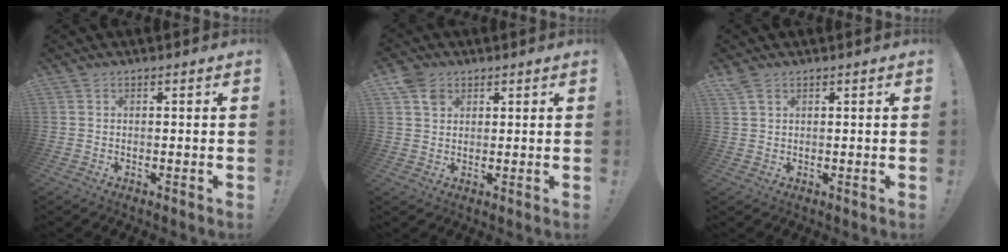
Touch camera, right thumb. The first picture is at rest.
{"total": 5.0, "force": [2.7, 3.7, 1.9], "torque": [-0.025, -0.006, 0.051]}
{"total": 2.9, "force": [2.0, 1.4, 1.6], "torque": [-0.029, -0.007, 0.036]}